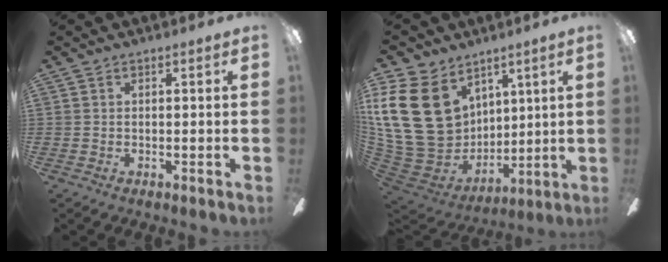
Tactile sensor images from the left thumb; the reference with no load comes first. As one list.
[{"total": 25.3, "force": [7.6, 19.4, 14.2], "torque": [-0.331, -0.036, 0.166]}]